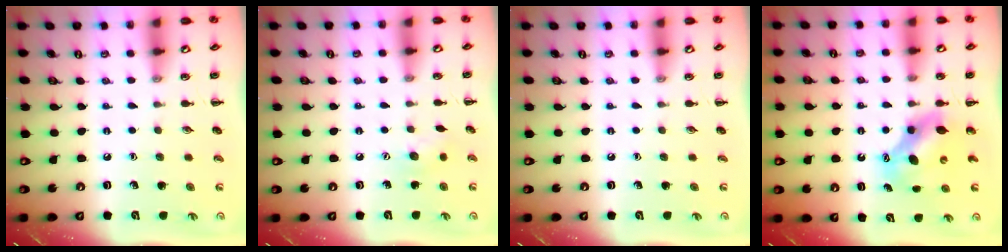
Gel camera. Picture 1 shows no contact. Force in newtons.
{"total": 5.8, "press": 5.7, "slide": 0.7}
{"total": 0.0}
{"total": 7.0, "press": 6.9, "slide": 1.2}